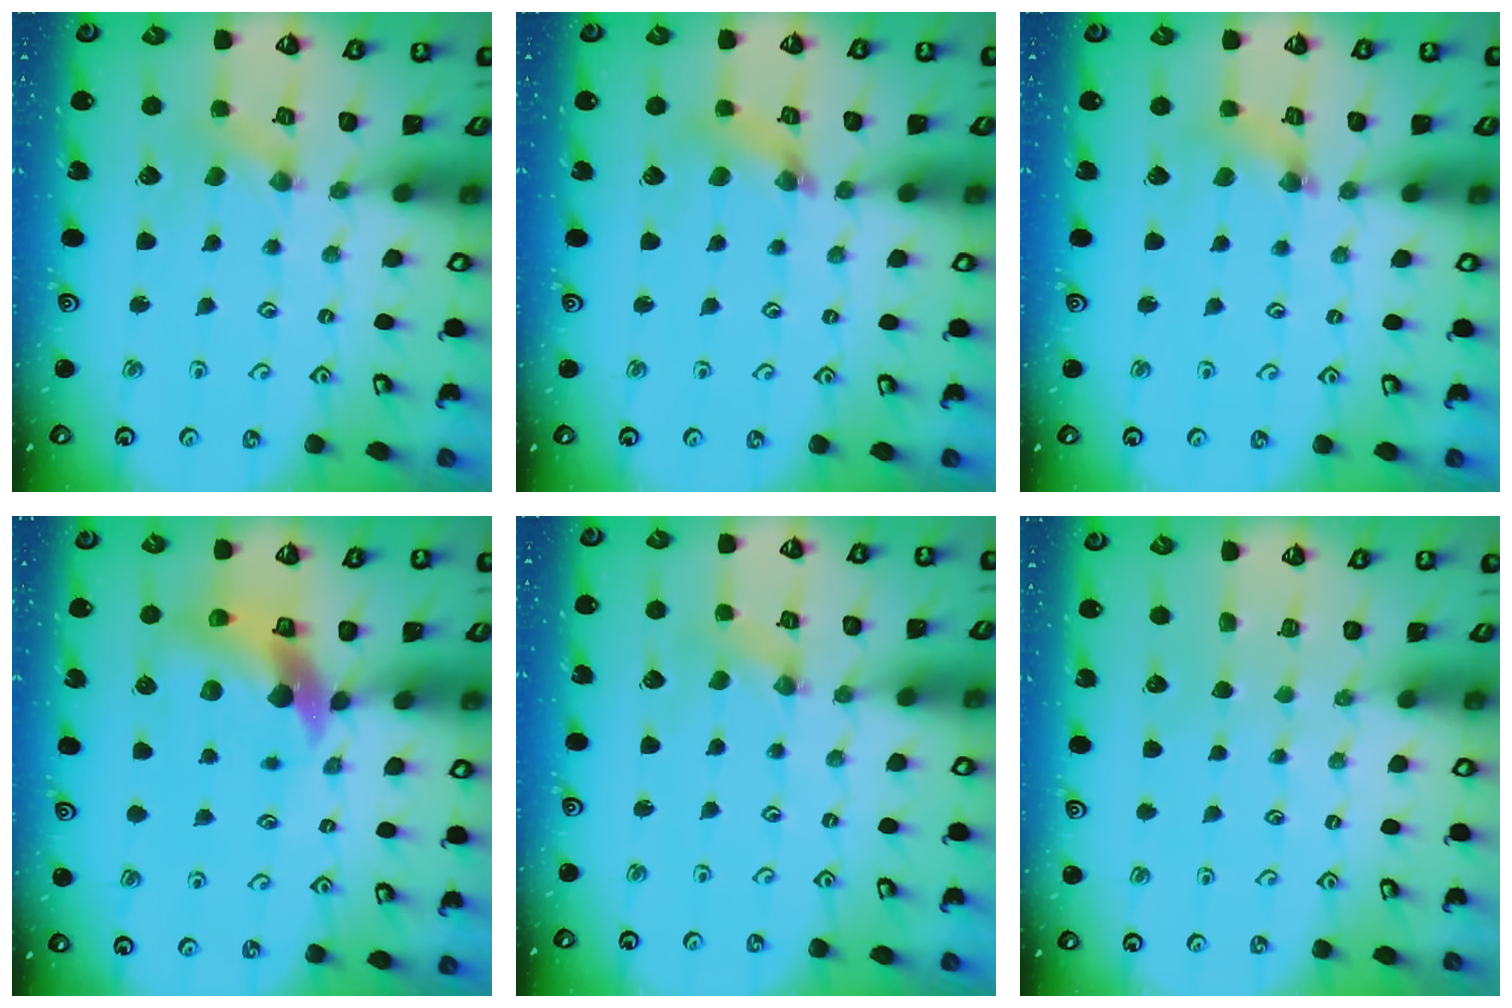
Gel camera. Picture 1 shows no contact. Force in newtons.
{"total": 5.2, "press": 5.2, "slide": 0.5}
{"total": 2.7, "press": 2.7, "slide": 0.4}
{"total": 10.4, "press": 10.3, "slide": 1.6}
{"total": 0.0}
{"total": 0.0}